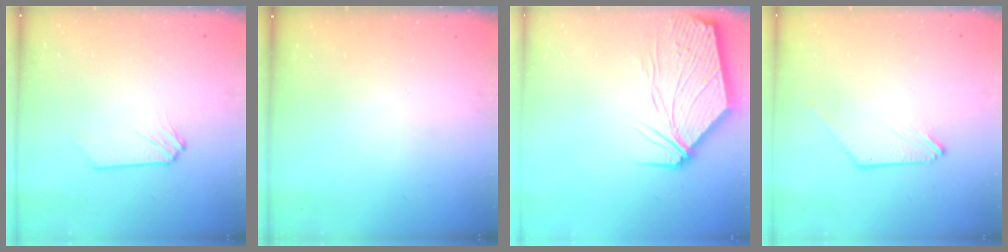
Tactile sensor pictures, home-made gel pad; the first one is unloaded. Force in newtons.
{"total": 0.0}
{"total": 13.1, "press": 12.9, "slide": 2.5}
{"total": 0.0}